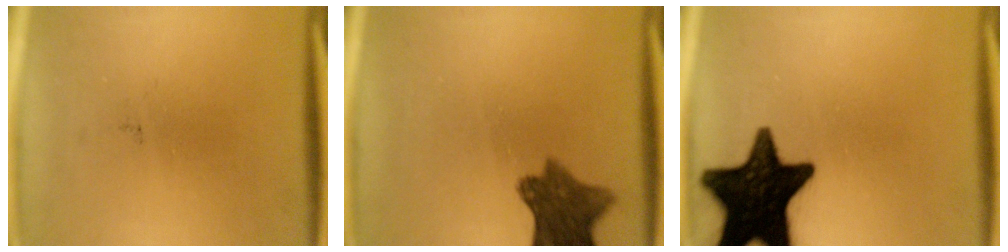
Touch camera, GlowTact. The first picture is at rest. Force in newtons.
{"total": 8.7}
{"total": 18.2}